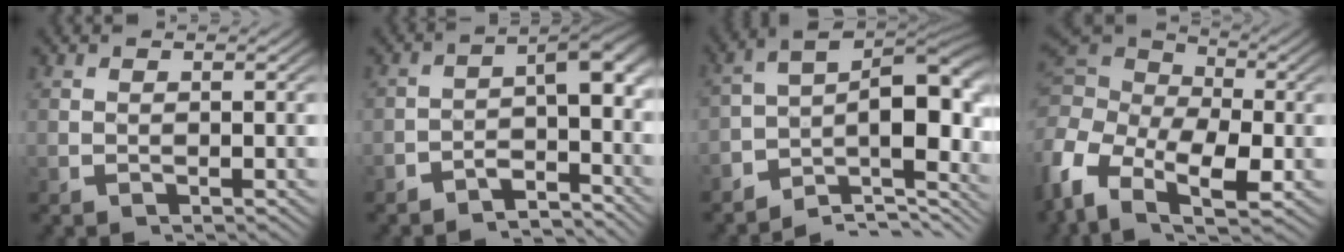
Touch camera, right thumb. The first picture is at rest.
{"total": 6.0, "force": [-2.3, 3.1, 4.6], "torque": [-0.048, -0.007, -0.044]}
{"total": 13.9, "force": [-2.4, 8.1, 11.1], "torque": [-0.160, -0.018, -0.046]}
{"total": 10.8, "force": [0.3, 7.3, 7.9], "torque": [-0.161, -0.021, 0.010]}